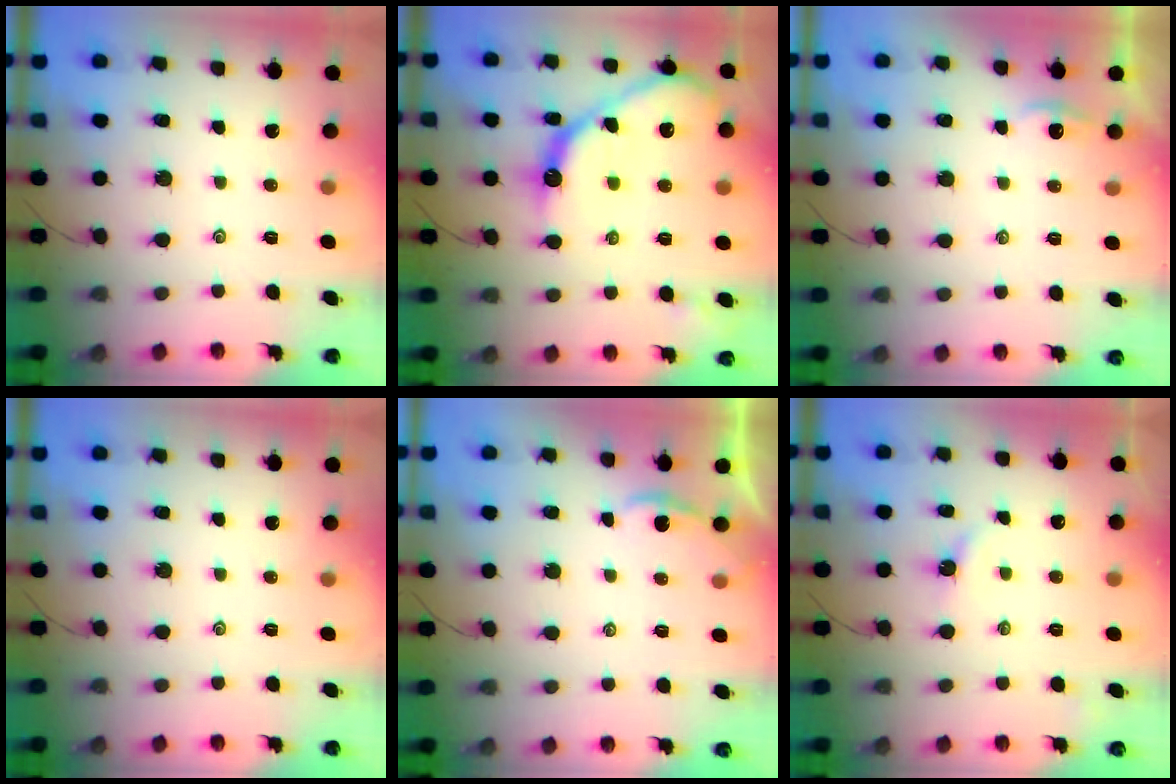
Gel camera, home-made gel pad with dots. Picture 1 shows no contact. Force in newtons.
{"total": 15.7, "press": 15.7, "slide": 1.4}
{"total": 2.0, "press": 2.0, "slide": 0.1}
{"total": 0.0}
{"total": 0.9, "press": 0.9, "slide": 0.1}
{"total": 2.1, "press": 2.1, "slide": 0.3}